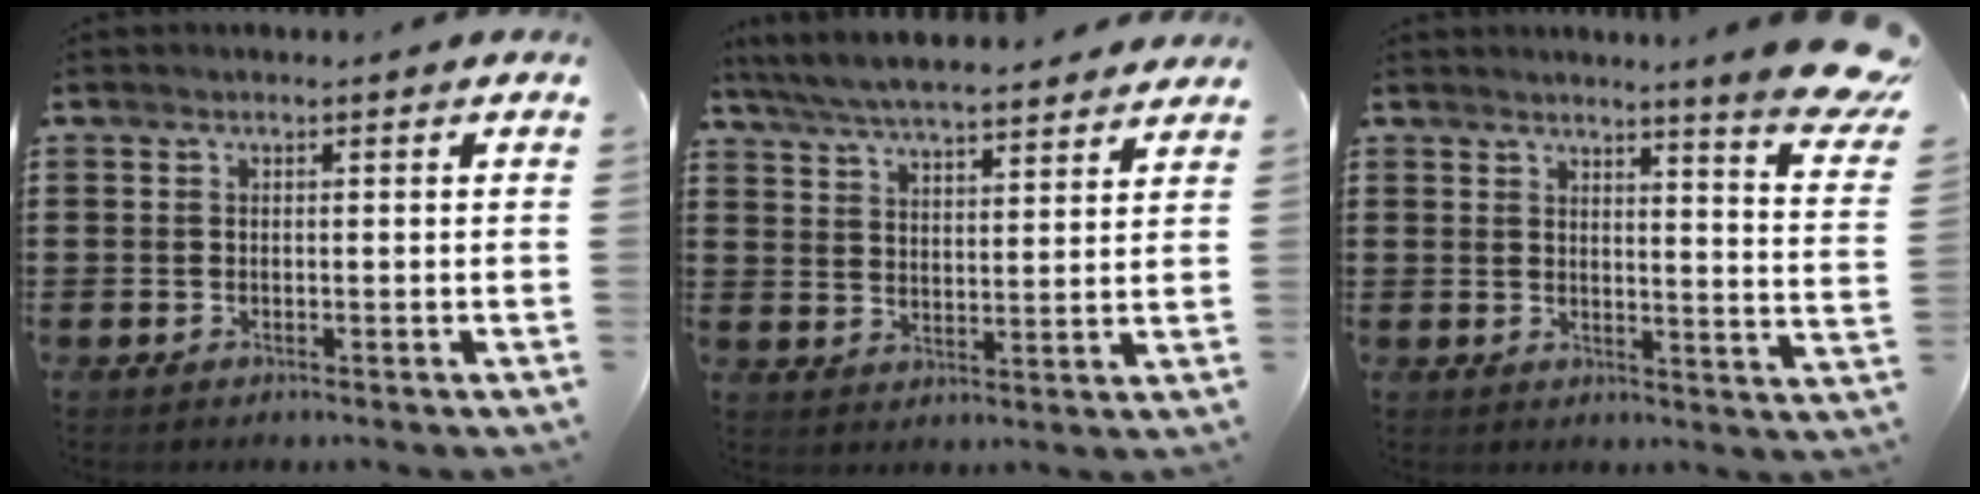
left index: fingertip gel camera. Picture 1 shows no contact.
{"total": 5.8, "force": [5.6, 0.1, 1.4], "torque": [-0.052, -0.030, 0.099]}
{"total": 6.5, "force": [5.4, -1.1, 3.5], "torque": [-0.064, -0.043, 0.087]}